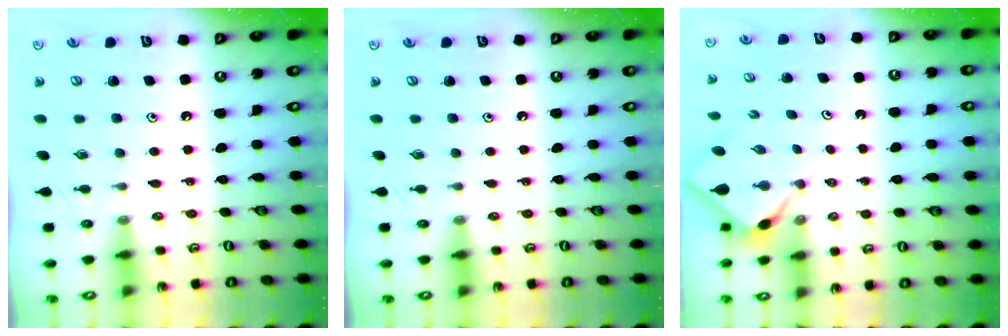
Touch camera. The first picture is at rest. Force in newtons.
{"total": 0.0}
{"total": 2.3, "press": 2.3, "slide": 0.1}